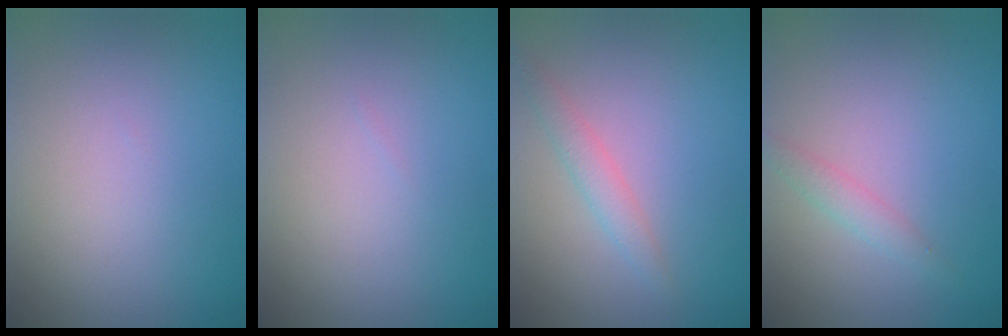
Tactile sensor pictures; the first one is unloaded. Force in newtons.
{"total": 0.0}
{"total": 1.6, "press": 1.6, "slide": 0.0}
{"total": 1.3, "press": 1.3, "slide": 0.0}